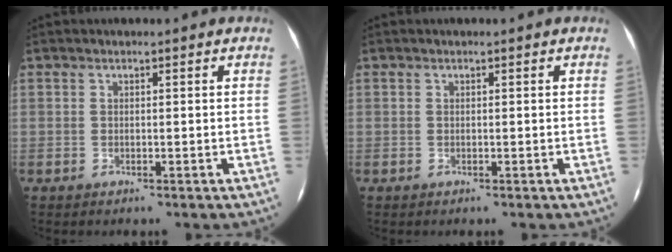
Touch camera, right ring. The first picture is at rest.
{"total": 0.0}